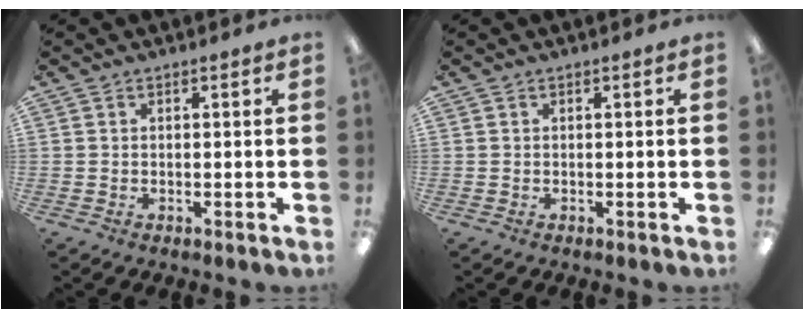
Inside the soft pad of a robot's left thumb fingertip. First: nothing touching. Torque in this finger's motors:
{"motor_torque": [0.00, 0.00, 0.00, 0.01, 0.00]}